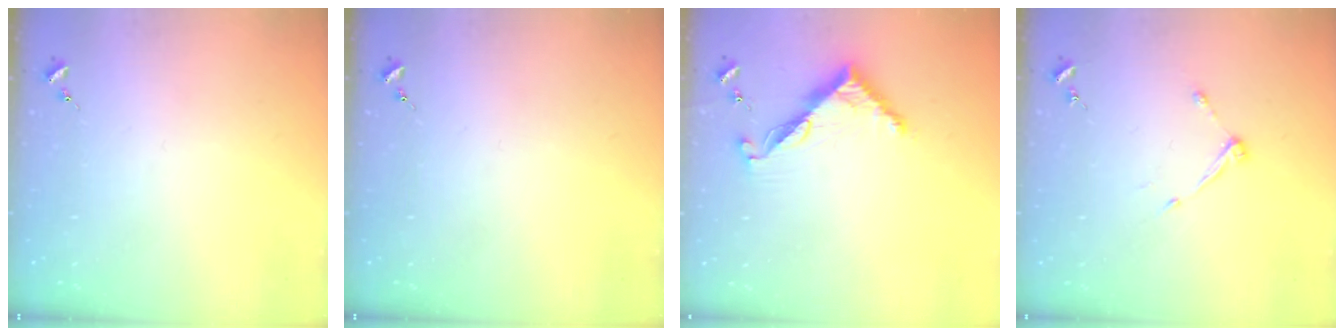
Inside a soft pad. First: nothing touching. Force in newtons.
{"total": 0.0}
{"total": 8.7, "press": 8.7, "slide": 0.6}
{"total": 5.5, "press": 5.5, "slide": 0.7}